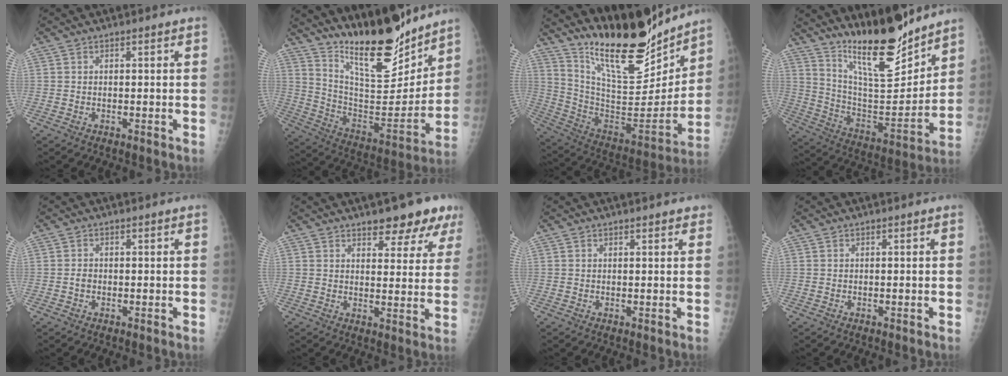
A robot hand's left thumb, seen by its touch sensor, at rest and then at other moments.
{"total": 19.9, "force": [16.7, 5.2, 9.6], "torque": [-0.111, -0.119, 0.291]}
{"total": 23.9, "force": [19.5, 6.7, 12.3], "torque": [-0.160, -0.111, 0.333]}
{"total": 17.8, "force": [14.9, 3.7, 9.1], "torque": [-0.114, -0.112, 0.266]}
{"total": 1.1, "force": [-0.2, 0.9, 0.6], "torque": [-0.007, 0.002, -0.004]}
{"total": 9.4, "force": [7.0, 3.5, 5.3], "torque": [-0.033, -0.038, 0.084]}
{"total": 1.5, "force": [1.3, 0.5, 0.7], "torque": [-0.002, -0.002, 0.014]}
{"total": 0.0}